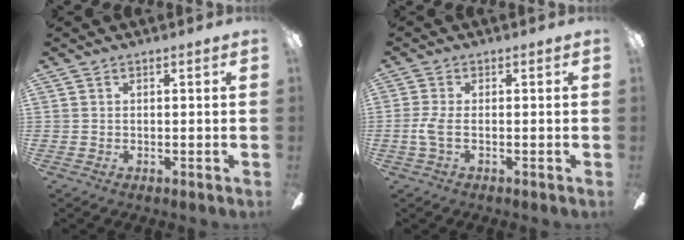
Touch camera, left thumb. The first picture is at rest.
{"total": 3.9, "force": [-0.8, 1.3, 3.6], "torque": [-0.078, 0.001, -0.017]}